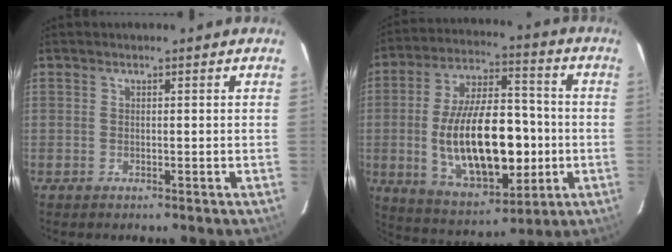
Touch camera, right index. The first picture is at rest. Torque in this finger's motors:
{"motor_torque": [1.47, -0.67, 1.06, 0.21]}